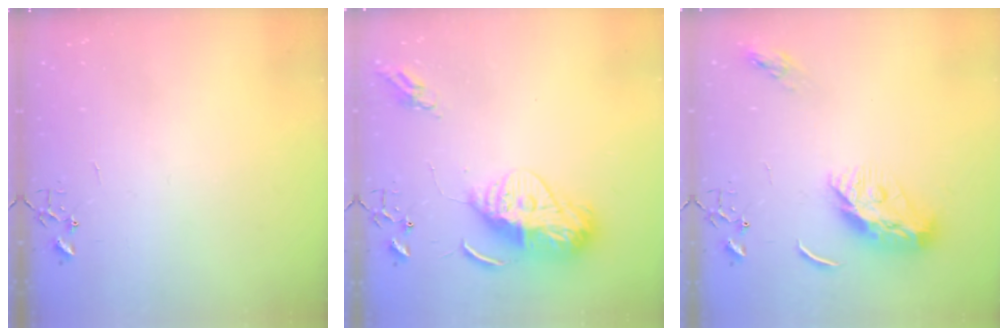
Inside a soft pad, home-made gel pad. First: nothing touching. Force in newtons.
{"total": 14.4, "press": 14.3, "slide": 1.2}
{"total": 12.7, "press": 12.7, "slide": 0.3}